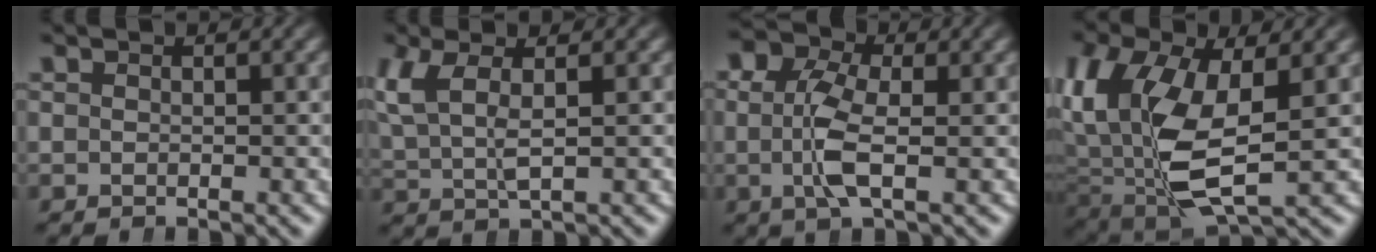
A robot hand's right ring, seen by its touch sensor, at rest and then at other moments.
{"total": 4.5, "force": [1.2, 2.5, 3.5], "torque": [-0.091, -0.010, 0.030]}
{"total": 4.2, "force": [-0.1, 2.4, 3.4], "torque": [-0.078, -0.019, -0.001]}
{"total": 10.7, "force": [0.9, 6.5, 8.4], "torque": [-0.196, -0.040, 0.039]}